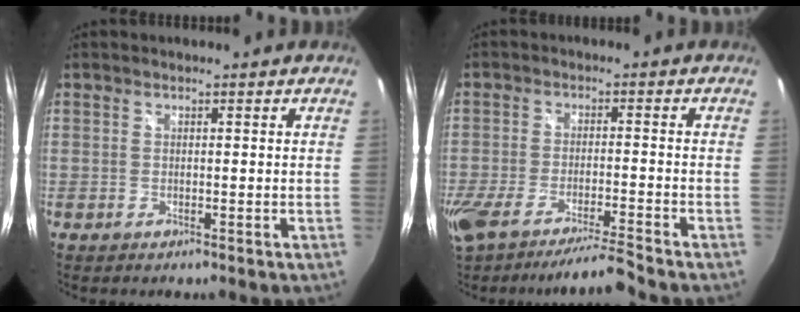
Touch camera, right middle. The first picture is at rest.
{"total": 9.8, "force": [-8.6, -0.6, 4.7], "torque": [-0.112, -0.023, -0.151]}